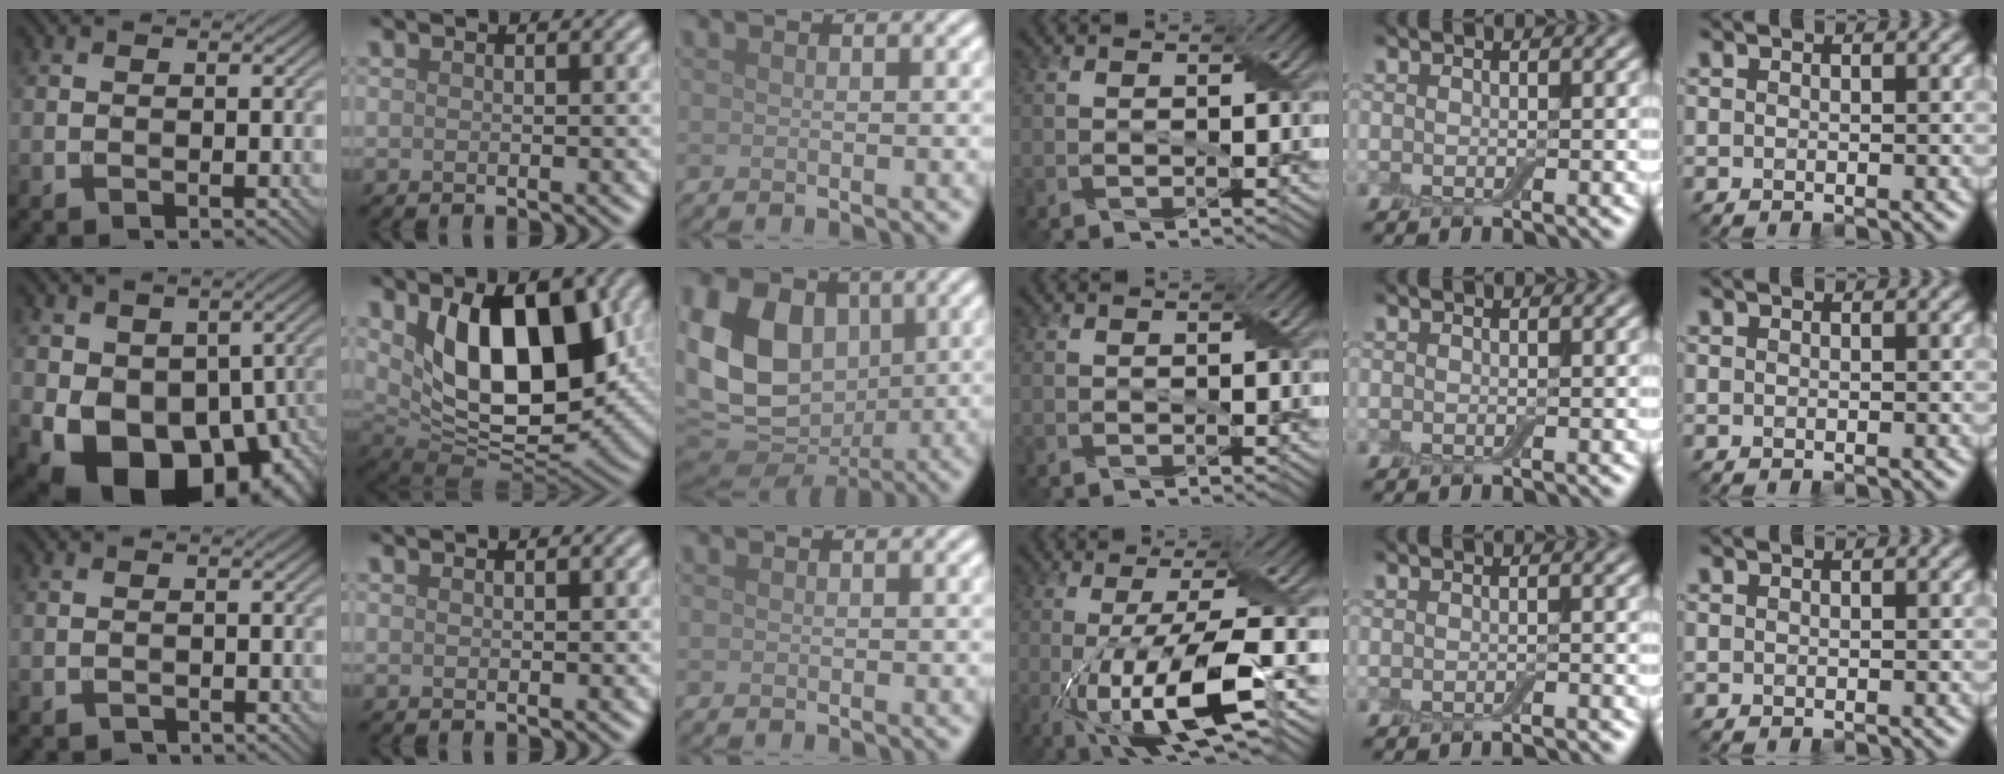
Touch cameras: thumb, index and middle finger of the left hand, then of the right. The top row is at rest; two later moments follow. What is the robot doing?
{"motion": "peel", "object": "aluminum foil"}